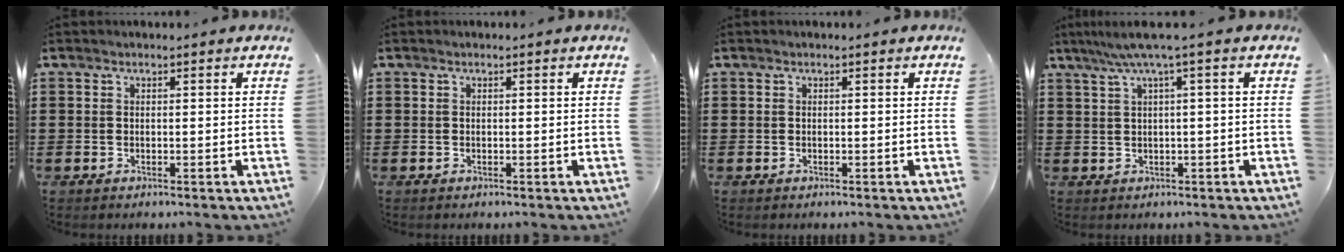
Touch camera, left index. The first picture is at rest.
{"total": 0.0}
{"total": 0.0}
{"total": 3.8, "force": [1.0, -0.4, 3.7], "torque": [-0.071, -0.002, 0.014]}